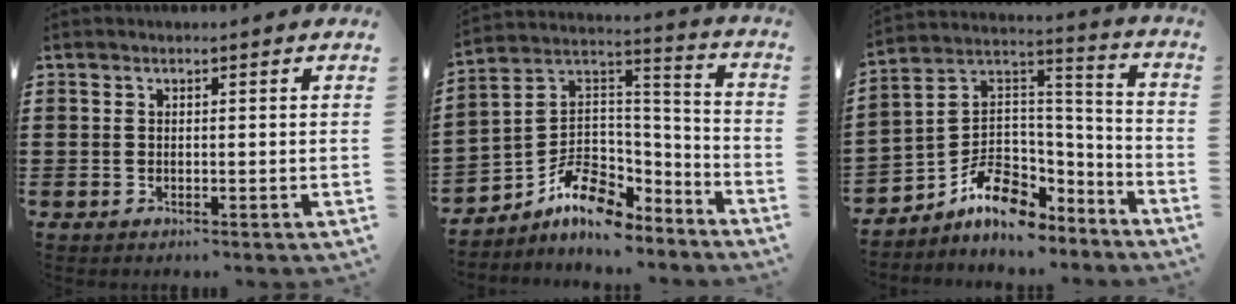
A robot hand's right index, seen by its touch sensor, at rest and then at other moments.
{"total": 9.4, "force": [-5.9, 5.9, 4.3], "torque": [-0.090, 0.009, -0.108]}
{"total": 9.6, "force": [-5.7, 6.5, 4.3], "torque": [-0.096, 0.010, -0.103]}